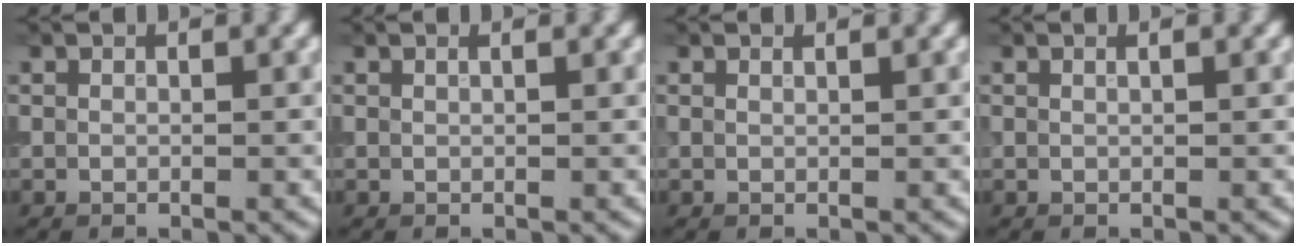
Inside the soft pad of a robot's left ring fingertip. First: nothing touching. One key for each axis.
{"total": 0.7, "fx": 0.4, "fy": 0.3, "fz": 0.5, "tx": -0.004, "ty": -0.001, "tz": 0.002}
{"total": 0.9, "fx": 0.7, "fy": 0.3, "fz": 0.5, "tx": -0.005, "ty": -0.002, "tz": 0.004}
{"total": 0.8, "fx": 0.4, "fy": 0.3, "fz": 0.6, "tx": -0.004, "ty": -0.002, "tz": 0.000}